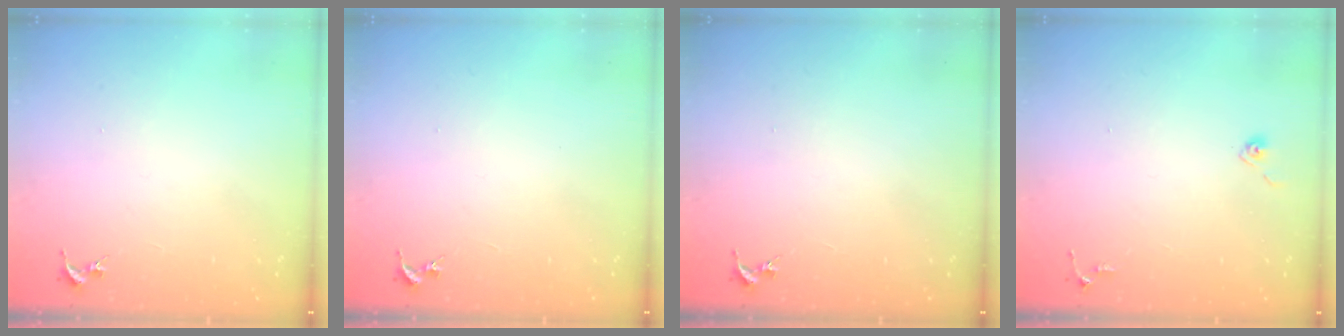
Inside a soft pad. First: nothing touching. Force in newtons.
{"total": 0.0}
{"total": 0.0}
{"total": 4.8, "press": 4.8, "slide": 0.4}